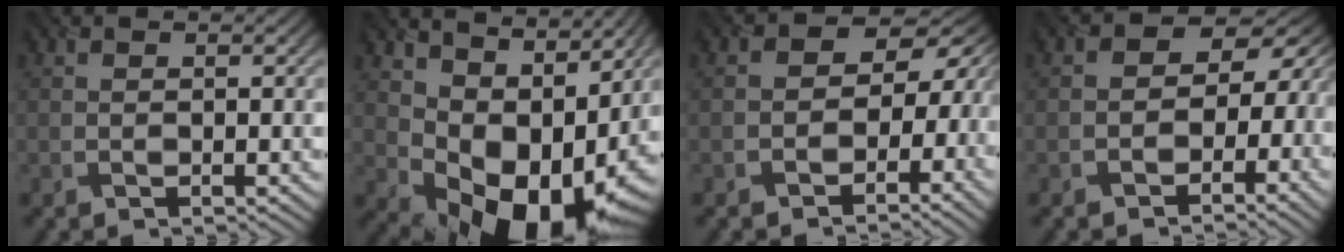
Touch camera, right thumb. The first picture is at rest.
{"total": 14.0, "force": [3.3, 9.1, 10.1], "torque": [-0.168, -0.020, 0.079]}
{"total": 8.5, "force": [-1.6, 6.5, 5.3], "torque": [-0.041, -0.005, -0.033]}
{"total": 7.7, "force": [-1.6, 5.9, 4.7], "torque": [-0.035, -0.002, -0.035]}